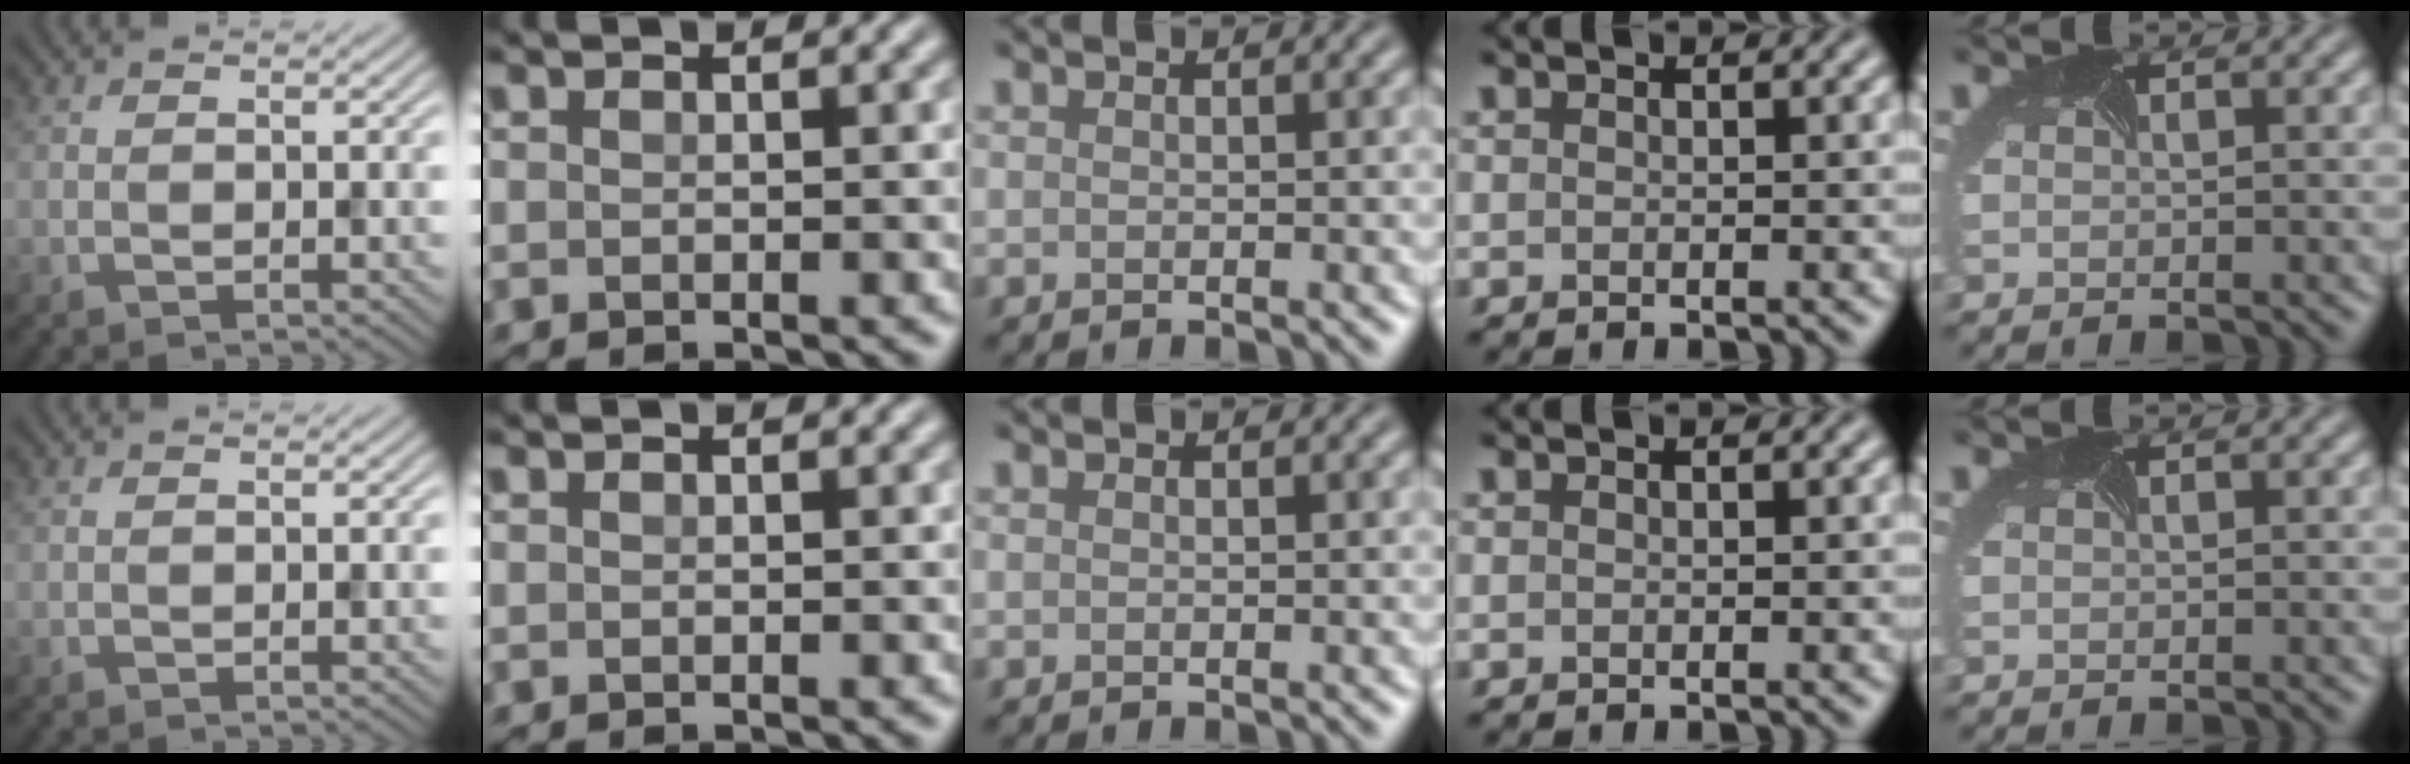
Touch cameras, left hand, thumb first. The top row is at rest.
{}